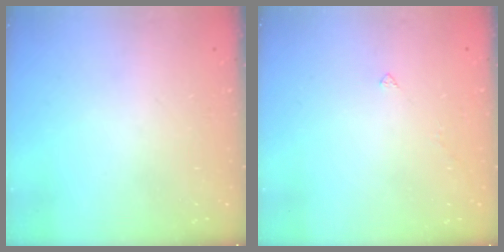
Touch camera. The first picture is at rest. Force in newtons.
{"total": 1.9, "press": 1.8, "slide": 0.4}